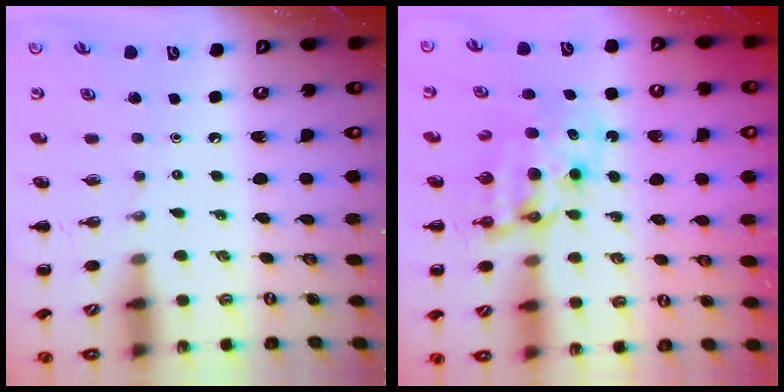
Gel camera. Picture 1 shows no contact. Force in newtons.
{"total": 9.8, "press": 9.3, "slide": 3.1}